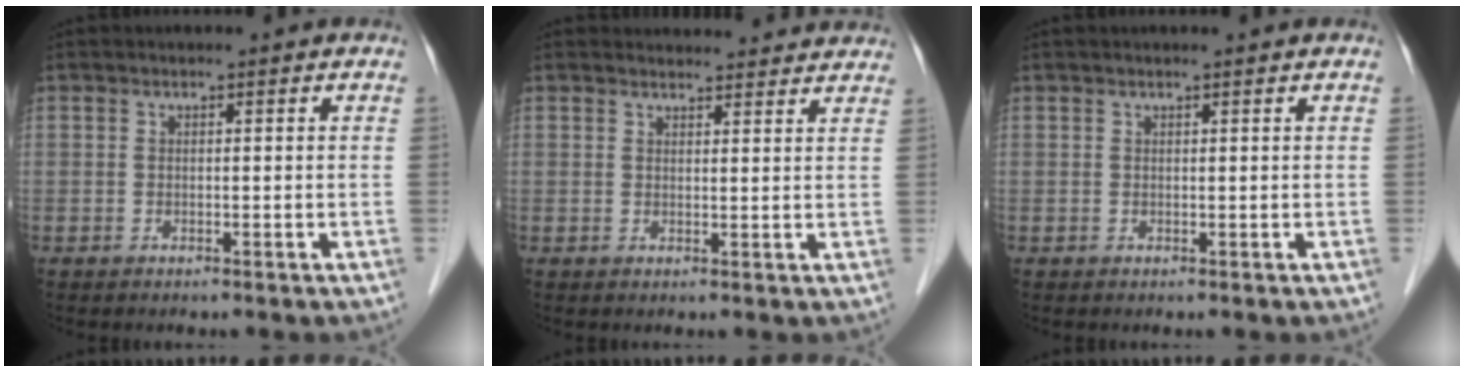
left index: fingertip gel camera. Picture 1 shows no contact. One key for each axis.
{"total": 8.1, "fx": 7.9, "fy": 1.5, "fz": 1.2, "tx": 0.000, "ty": 0.012, "tz": 0.075}
{"total": 0.8, "fx": 0.6, "fy": -0.2, "fz": 0.5, "tx": -0.010, "ty": 0.005, "tz": 0.016}